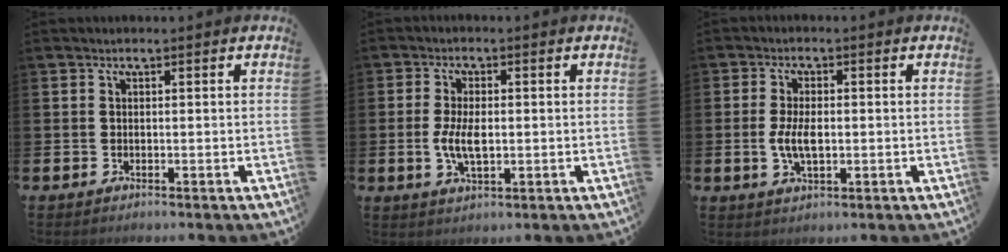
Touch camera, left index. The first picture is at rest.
{"total": 5.0, "force": [-0.1, 2.3, 4.4], "torque": [-0.096, 0.001, -0.007]}
{"total": 4.3, "force": [-0.2, 2.1, 3.8], "torque": [-0.078, 0.003, -0.007]}